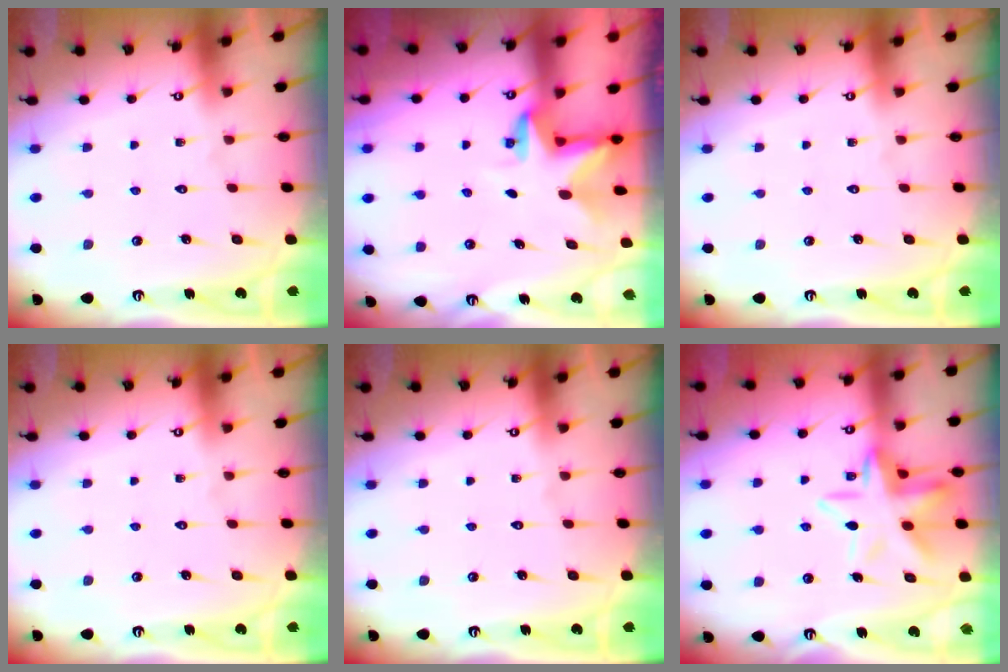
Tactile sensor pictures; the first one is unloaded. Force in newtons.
{"total": 2.9, "press": 2.9, "slide": 0.1}
{"total": 0.0}
{"total": 0.0}
{"total": 0.0}
{"total": 12.6, "press": 12.6, "slide": 1.1}